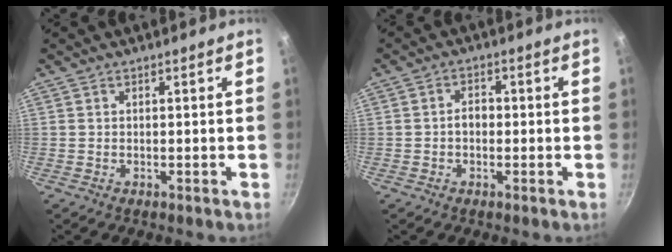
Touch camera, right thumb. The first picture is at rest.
{"total": 2.8, "force": [-0.4, 2.1, 1.9], "torque": [-0.015, 0.012, -0.007]}